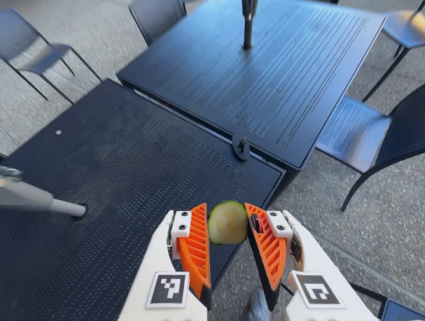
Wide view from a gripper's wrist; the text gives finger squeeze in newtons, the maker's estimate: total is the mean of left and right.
{"total": 3.9, "left": 3.6, "right": 4.2}